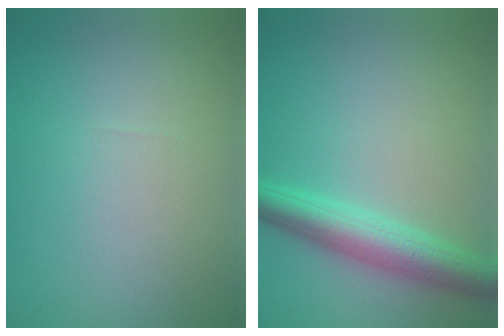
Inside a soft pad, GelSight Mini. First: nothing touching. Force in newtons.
{"total": 5.1, "press": 5.1, "slide": 0.0}